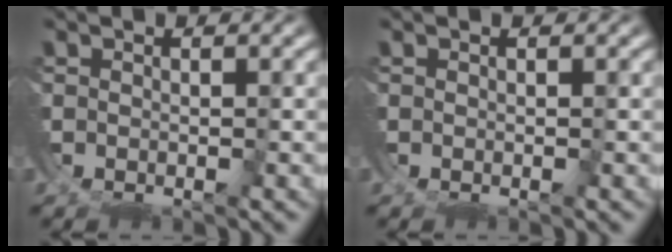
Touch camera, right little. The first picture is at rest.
{"total": 0.0}